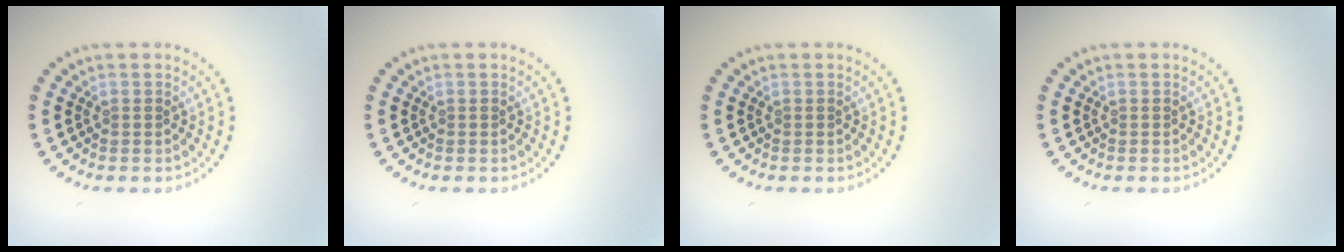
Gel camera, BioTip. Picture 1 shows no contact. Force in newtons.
{"total": 0.0}
{"total": 0.0}
{"total": 0.0}